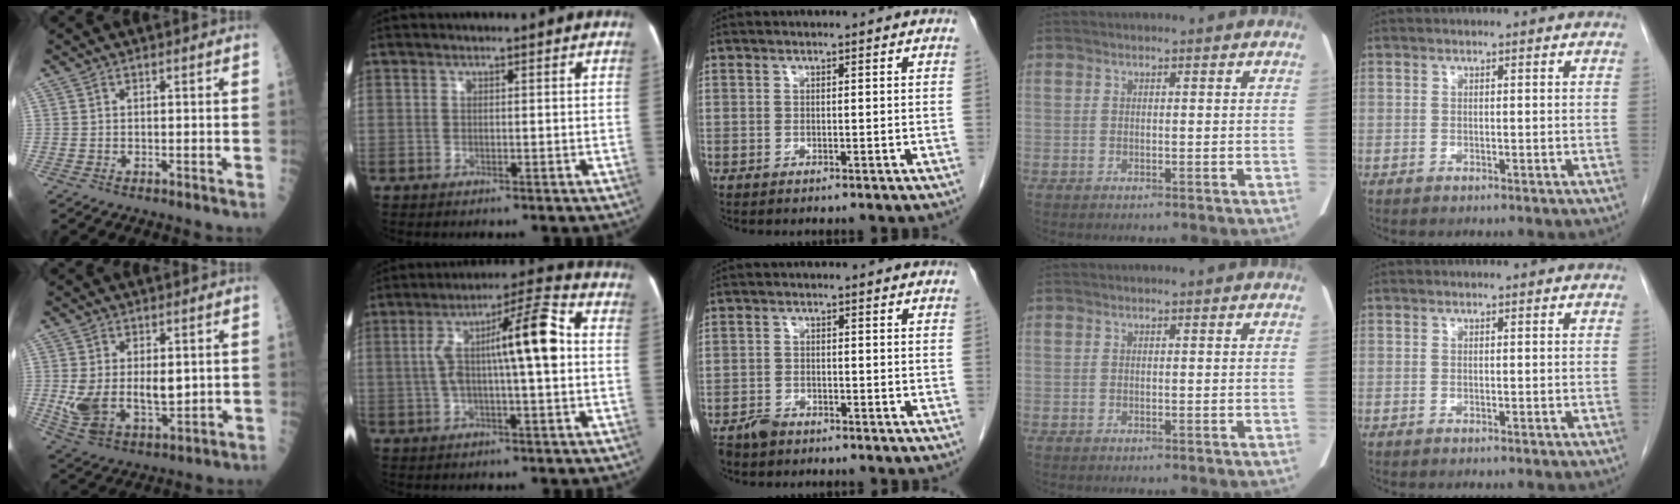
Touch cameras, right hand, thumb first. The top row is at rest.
{"thumb": {"total": 11.8, "force": [0.4, 7.1, 9.4], "torque": [-0.166, -0.017, 0.027]}, "index": {"total": 12.2, "force": [0.5, 1.4, 12.1], "torque": [-0.207, 0.035, 0.004]}, "middle": {"total": 2.3, "force": [-2.0, 1.1, 0.7], "torque": [-0.019, 0.000, -0.032]}}